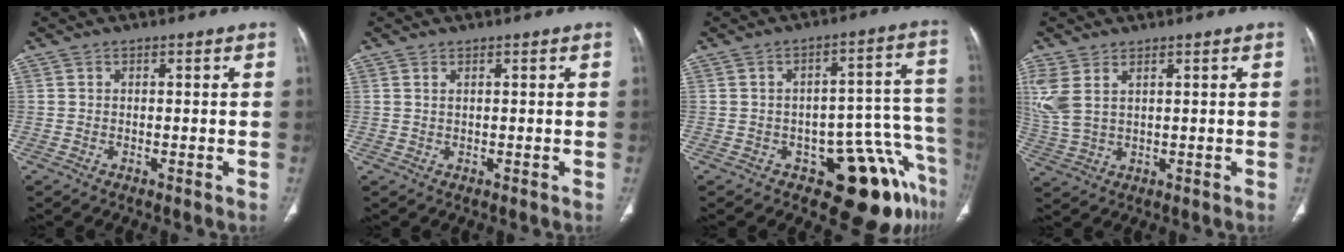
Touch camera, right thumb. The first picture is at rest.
{"total": 0.6, "force": [0.4, 0.1, 0.4], "torque": [-0.012, 0.003, 0.009]}
{"total": 14.1, "force": [-8.4, 5.8, 9.6], "torque": [-0.048, 0.088, -0.110]}
{"total": 6.3, "force": [2.7, 3.2, 4.8], "torque": [-0.128, 0.001, 0.066]}